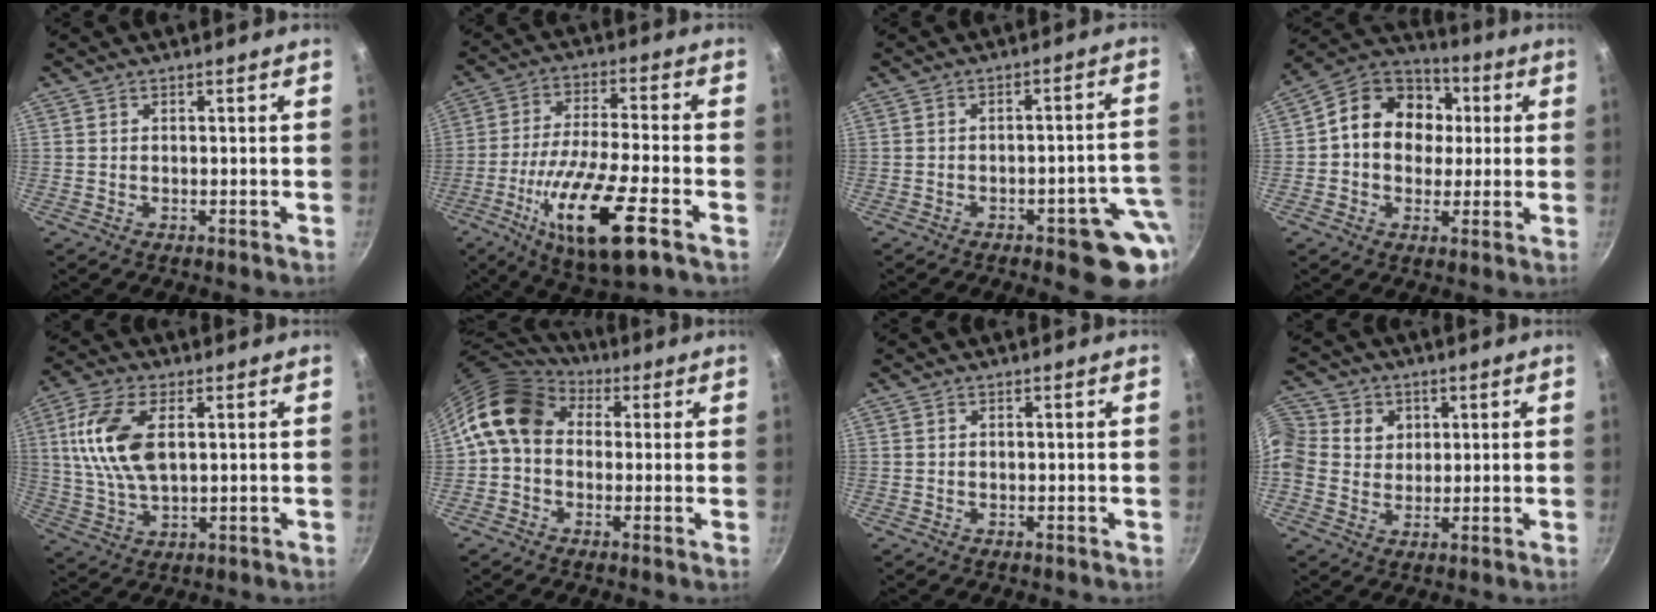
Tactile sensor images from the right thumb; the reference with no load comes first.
{"total": 17.4, "force": [-7.6, 3.8, 15.2], "torque": [-0.279, 0.019, -0.138]}
{"total": 11.1, "force": [-4.2, 4.3, 9.3], "torque": [-0.061, 0.040, -0.046]}
{"total": 15.0, "force": [1.9, 12.3, 8.4], "torque": [-0.098, 0.027, 0.012]}
{"total": 12.7, "force": [2.7, 6.6, 10.5], "torque": [-0.207, 0.001, 0.050]}
{"total": 11.9, "force": [2.4, 9.3, 7.1], "torque": [-0.107, 0.019, 0.019]}
{"total": 0.0}
{"total": 12.4, "force": [3.0, 11.1, 4.5], "torque": [-0.094, 0.013, 0.044]}